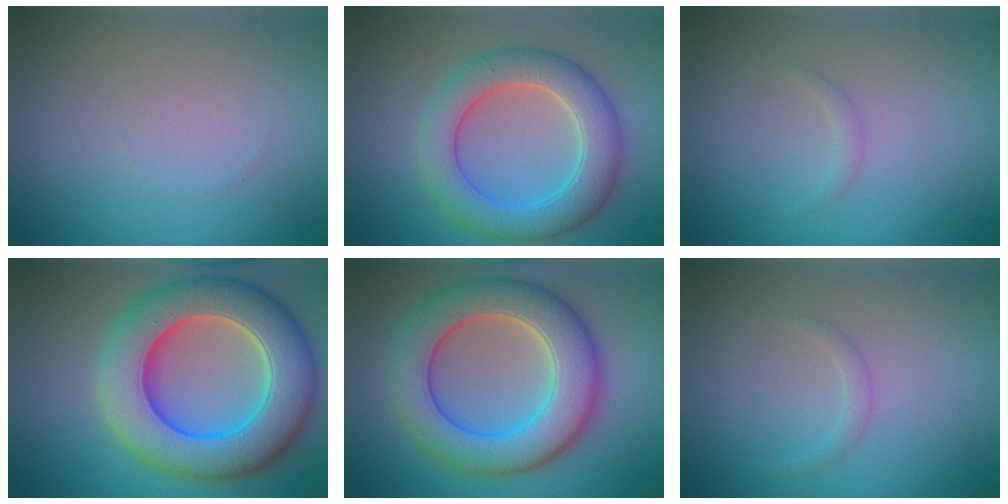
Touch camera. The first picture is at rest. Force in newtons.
{"total": 6.5, "press": 6.5, "slide": 0.1}
{"total": 0.6, "press": 0.6, "slide": 0.0}
{"total": 11.4, "press": 11.4, "slide": 0.6}
{"total": 9.3, "press": 9.2, "slide": 0.4}
{"total": 0.8, "press": 0.8, "slide": 0.1}